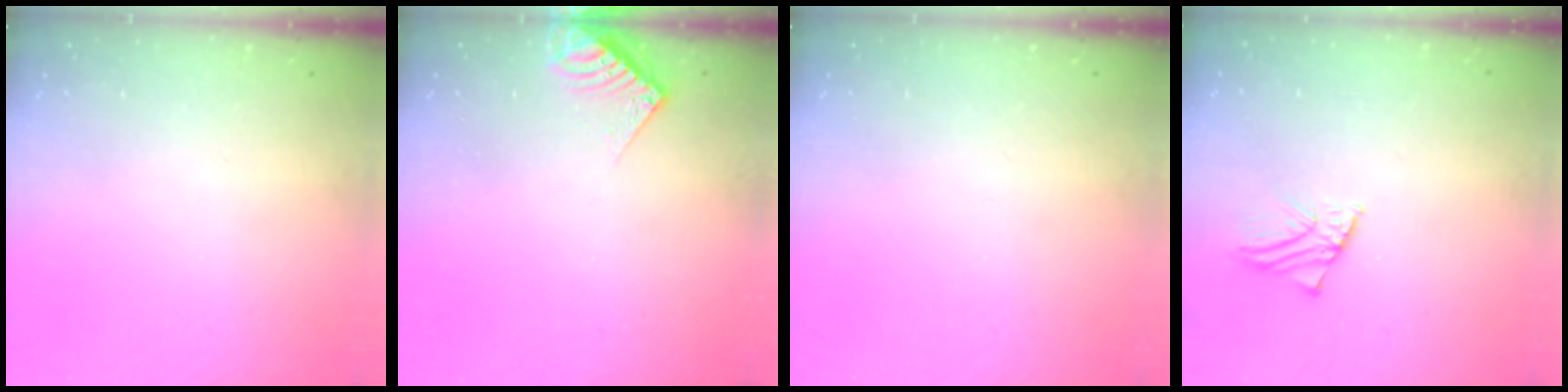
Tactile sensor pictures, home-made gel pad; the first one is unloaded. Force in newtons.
{"total": 6.1, "press": 6.0, "slide": 0.7}
{"total": 0.0}
{"total": 1.9, "press": 1.9, "slide": 0.0}